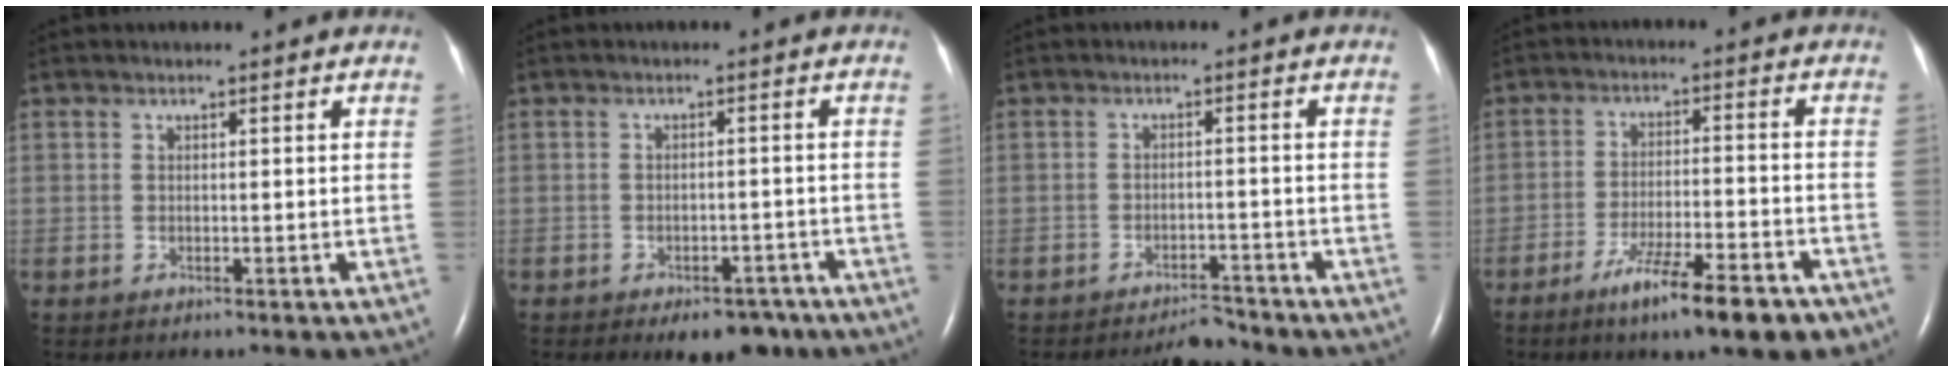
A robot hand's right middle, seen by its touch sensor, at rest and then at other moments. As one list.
[{"total": 6.3, "force": [-4.5, 3.2, 3.0], "torque": [-0.030, 0.009, -0.057]}, {"total": 3.2, "force": [-3.1, 0.3, 0.2], "torque": [-0.002, -0.009, -0.050]}, {"total": 10.7, "force": [-7.1, 1.3, 8.0], "torque": [-0.130, -0.016, -0.109]}]